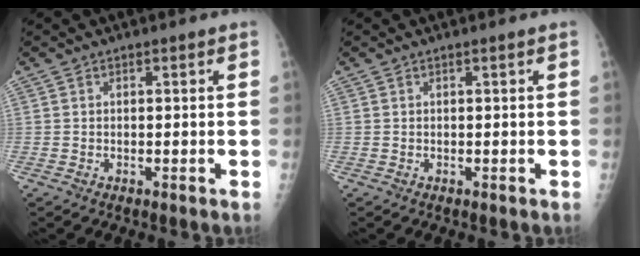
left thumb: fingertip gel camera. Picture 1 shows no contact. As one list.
[{"total": 0.0}]